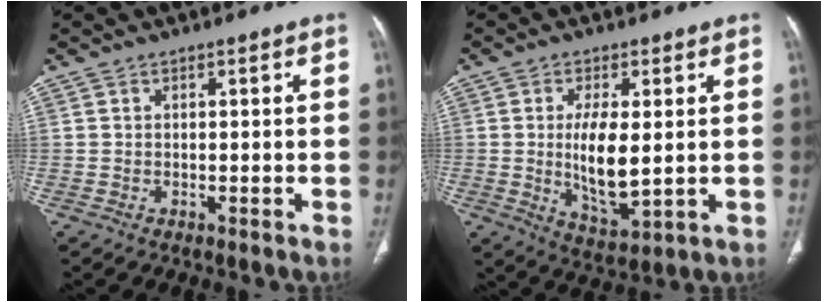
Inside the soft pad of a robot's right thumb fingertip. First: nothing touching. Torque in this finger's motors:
{"motor_torque": [3.29, 1.71, 1.38, -0.81, 0.53]}